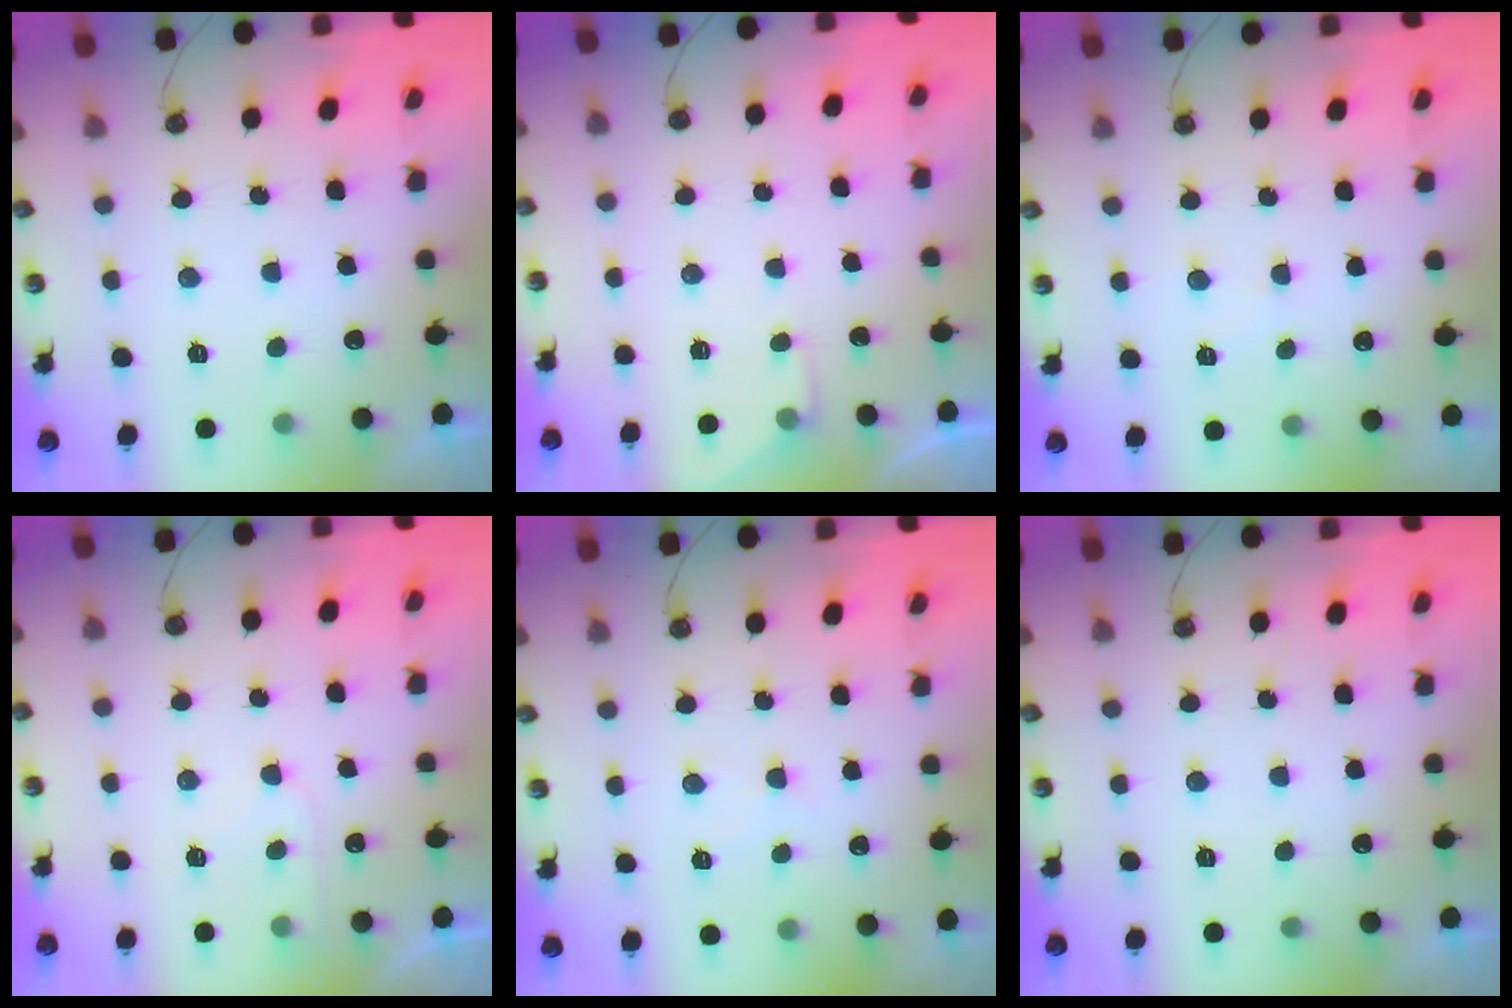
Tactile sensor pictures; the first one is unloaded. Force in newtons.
{"total": 3.0, "press": 3.0, "slide": 0.4}
{"total": 3.9, "press": 3.9, "slide": 0.7}
{"total": 4.7, "press": 4.6, "slide": 0.5}
{"total": 3.3, "press": 3.3, "slide": 0.6}
{"total": 0.0}